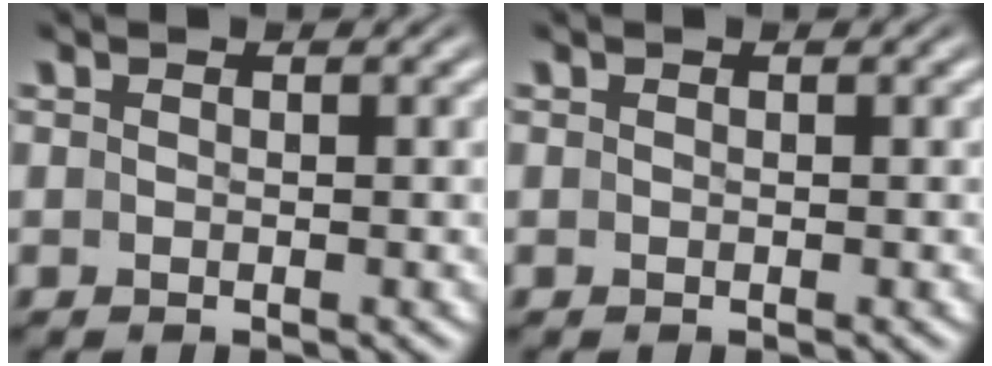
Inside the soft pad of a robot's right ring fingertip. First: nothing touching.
{"total": 0.0}